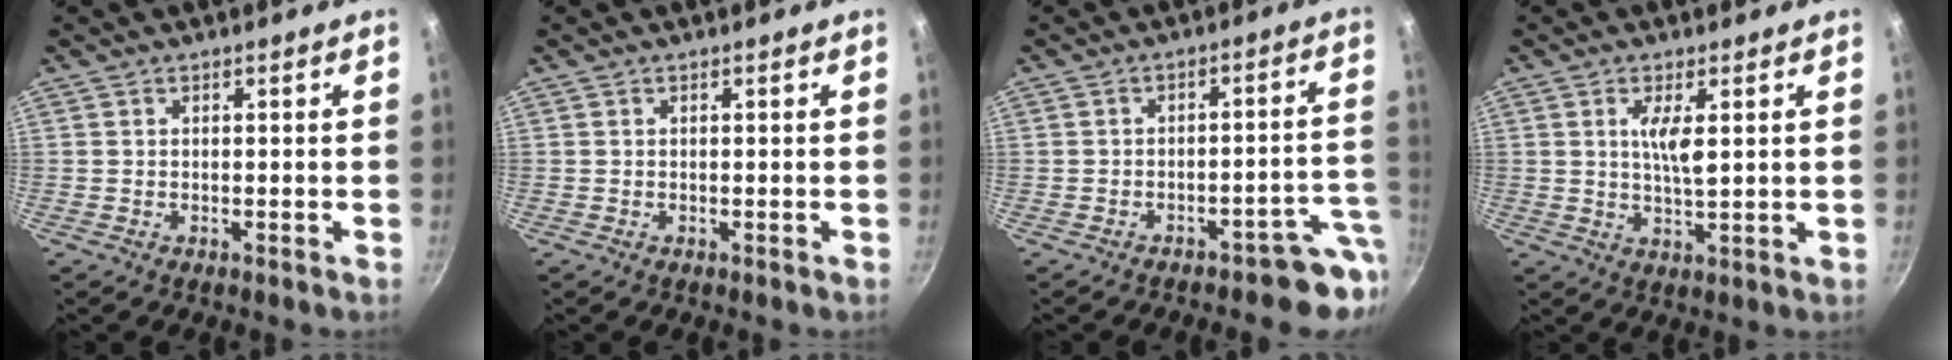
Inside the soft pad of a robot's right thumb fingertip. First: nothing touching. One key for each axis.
{"total": 0.0}
{"total": 6.7, "fx": -4.6, "fy": 2.9, "fz": 3.9, "tx": 0.008, "ty": 0.053, "tz": -0.061}
{"total": 5.3, "fx": 1.4, "fy": 1.5, "fz": 4.9, "tx": -0.090, "ty": -0.008, "tz": 0.028}